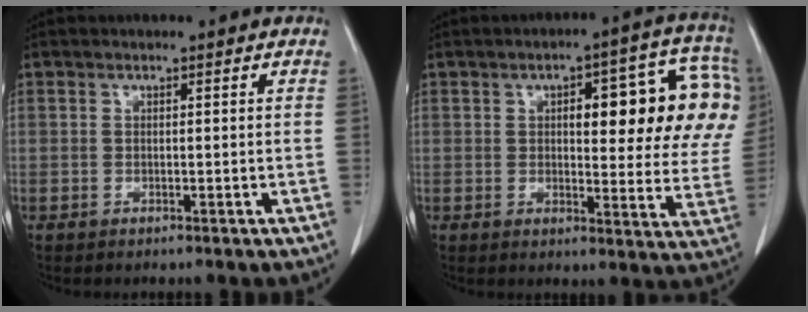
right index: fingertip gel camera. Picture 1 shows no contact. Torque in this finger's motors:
{"motor_torque": [1.25, 0.89, 0.39, 0.10]}